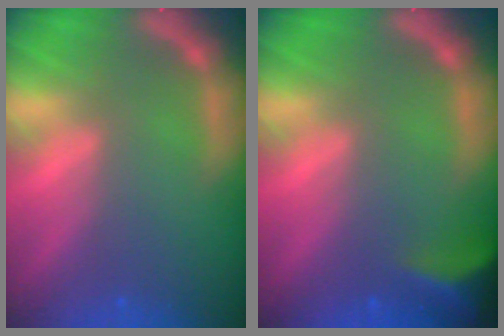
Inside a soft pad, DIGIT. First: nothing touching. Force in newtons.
{"total": 5.4}